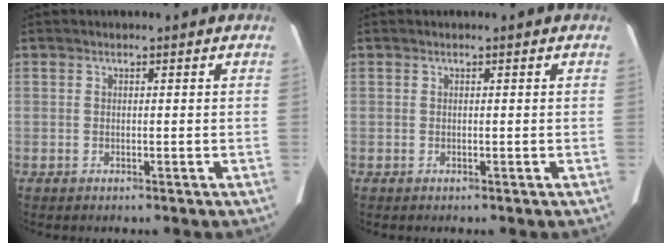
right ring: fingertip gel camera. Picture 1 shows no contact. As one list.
[{"total": 0.0}]